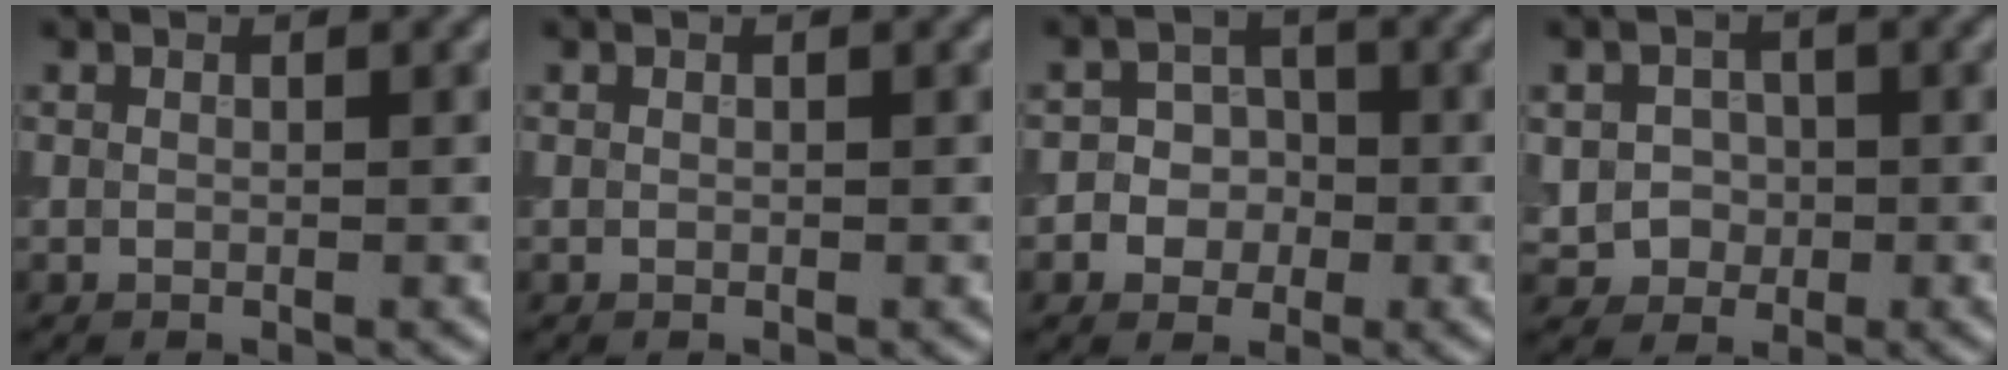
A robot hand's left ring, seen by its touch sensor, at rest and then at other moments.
{"total": 0.0}
{"total": 3.7, "force": [-1.2, 3.4, 0.9], "torque": [0.011, 0.012, -0.039]}
{"total": 2.9, "force": [-0.5, 2.6, 1.0], "torque": [-0.013, -0.003, -0.015]}